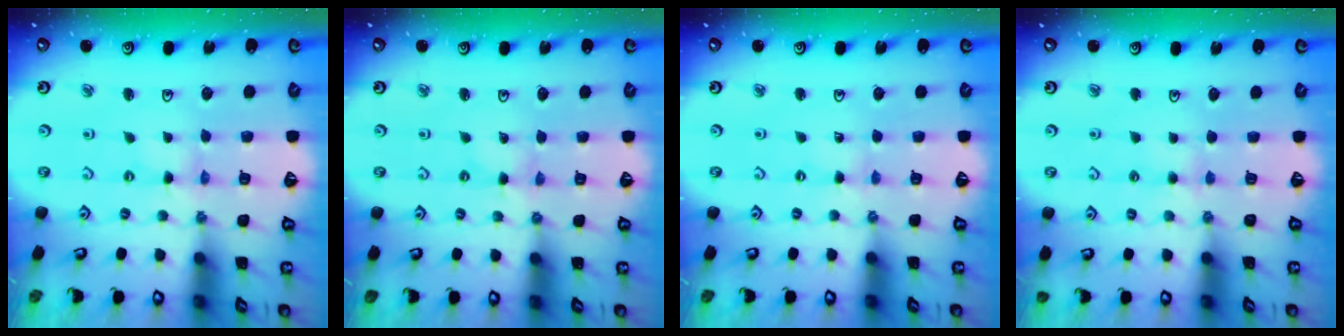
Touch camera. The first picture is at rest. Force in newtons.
{"total": 0.0}
{"total": 0.5, "press": 0.5, "slide": 0.1}
{"total": 2.9, "press": 2.8, "slide": 0.6}